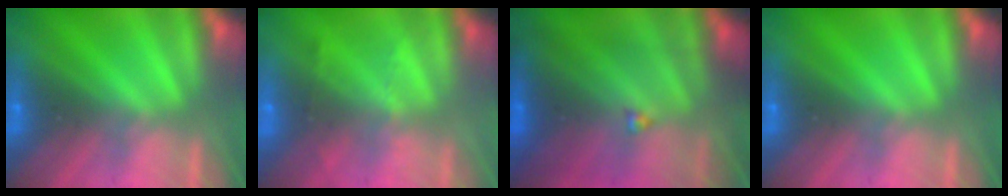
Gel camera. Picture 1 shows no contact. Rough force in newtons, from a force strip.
{"total": 2.2}
{"total": 10.6}
{"total": 0.0}